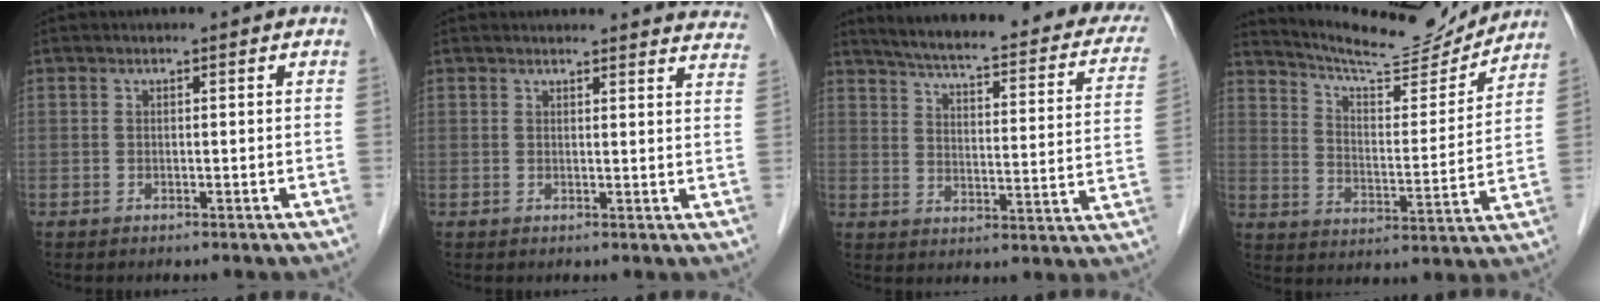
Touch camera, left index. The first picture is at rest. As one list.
[{"total": 12.5, "force": [12.2, 1.9, 1.6], "torque": [0.016, -0.045, 0.099]}, {"total": 27.4, "force": [23.1, 5.1, 13.7], "torque": [-0.192, -0.030, 0.273]}, {"total": 15.3, "force": [14.7, 1.6, 3.9], "torque": [-0.071, -0.011, 0.221]}]